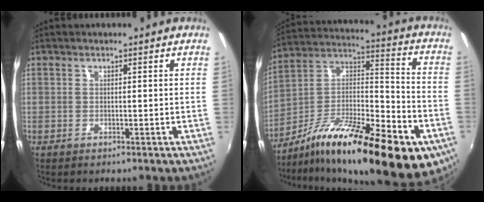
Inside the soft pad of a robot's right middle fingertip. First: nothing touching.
{"total": 29.3, "force": [-16.8, 9.3, 22.1], "torque": [-0.340, -0.007, -0.261]}